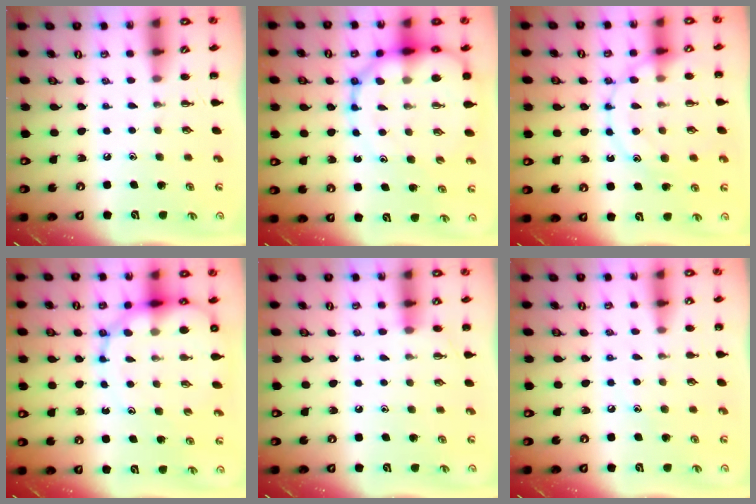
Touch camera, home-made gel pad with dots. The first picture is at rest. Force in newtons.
{"total": 15.5, "press": 15.0, "slide": 3.9}
{"total": 12.6, "press": 12.6, "slide": 0.9}
{"total": 14.6, "press": 14.1, "slide": 3.7}
{"total": 4.2, "press": 4.0, "slide": 1.2}
{"total": 6.1, "press": 5.8, "slide": 1.7}